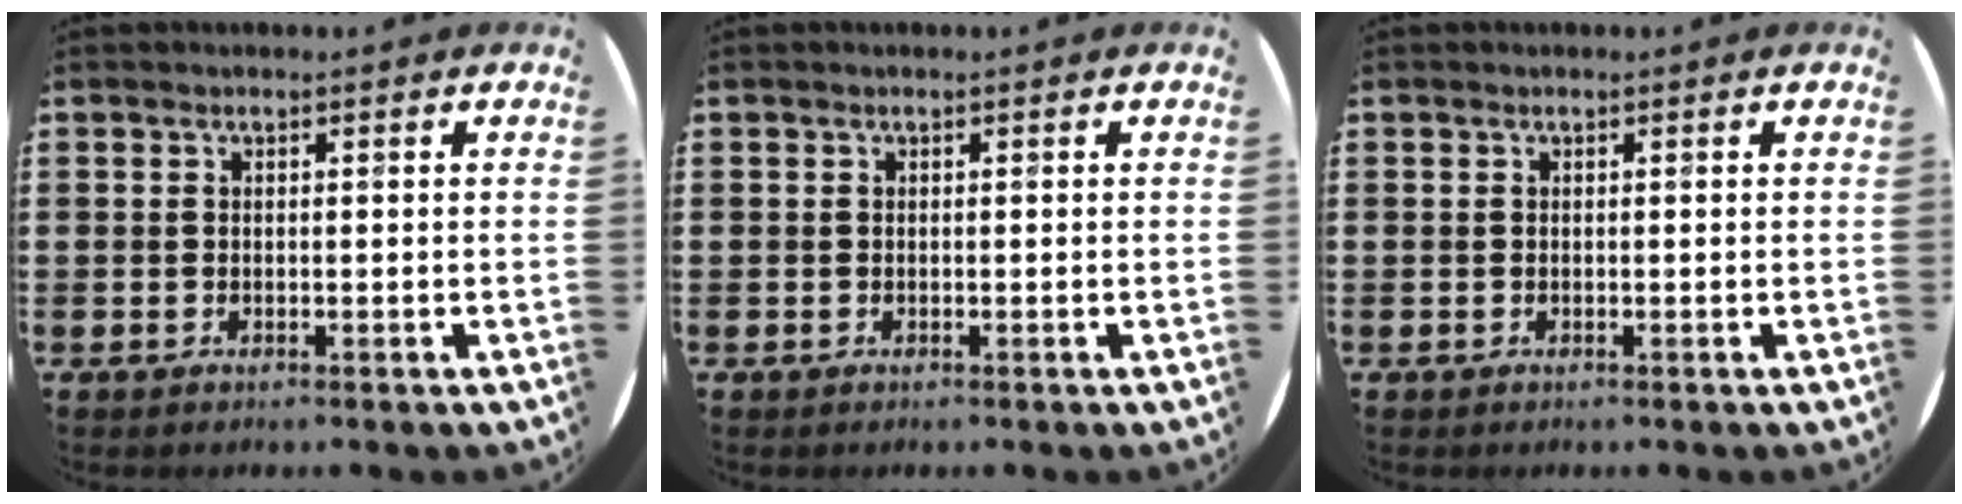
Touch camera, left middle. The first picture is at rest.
{"total": 0.0}
{"total": 0.0}